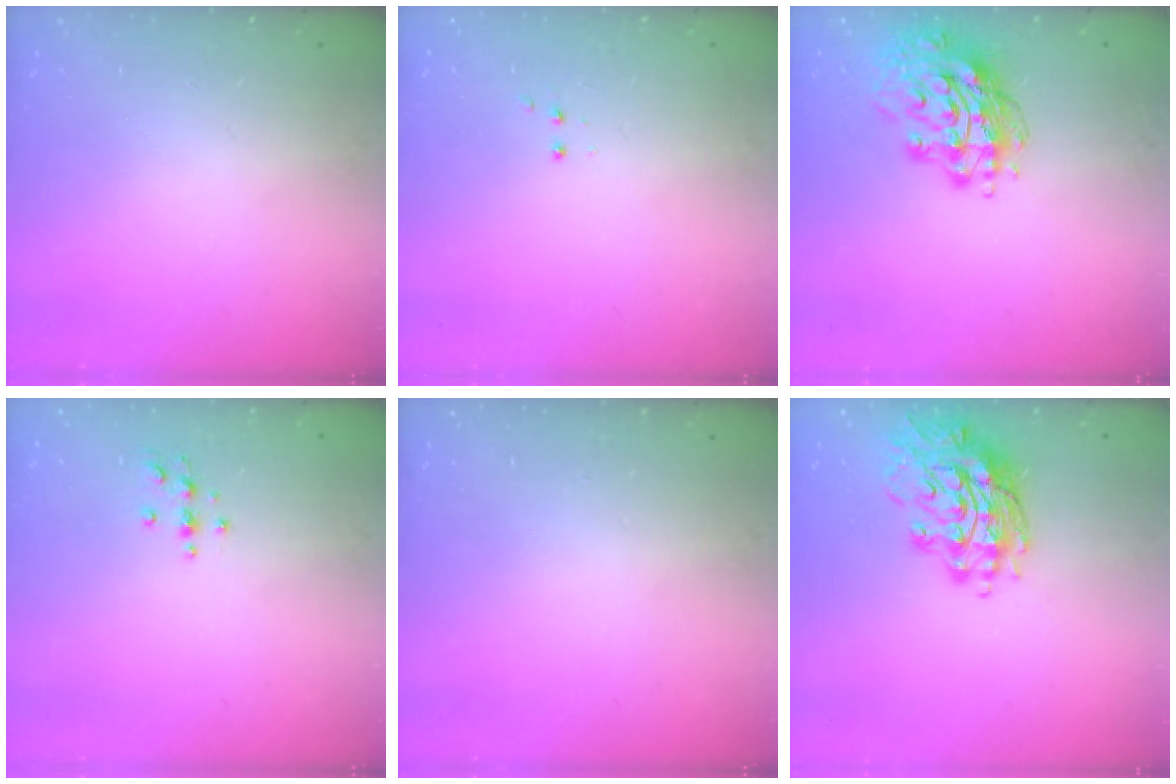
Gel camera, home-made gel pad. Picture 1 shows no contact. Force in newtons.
{"total": 2.8, "press": 2.8, "slide": 0.6}
{"total": 15.9, "press": 15.9, "slide": 1.5}
{"total": 3.3, "press": 3.3, "slide": 0.5}
{"total": 0.0}
{"total": 16.9, "press": 16.8, "slide": 1.2}